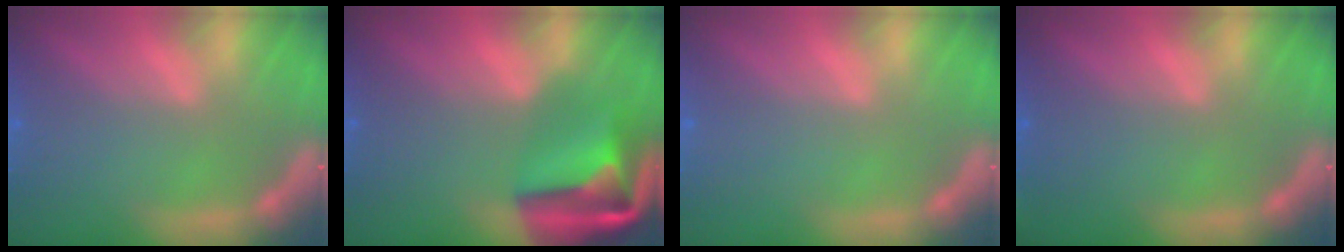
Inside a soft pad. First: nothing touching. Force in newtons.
{"total": 9.5}
{"total": 0.0}
{"total": 0.9}